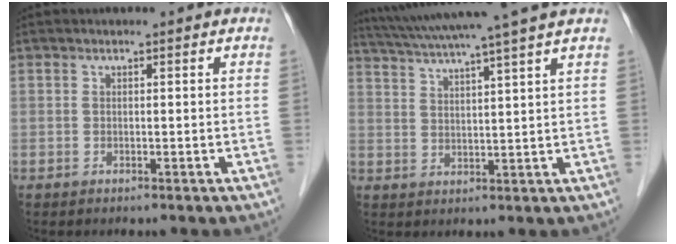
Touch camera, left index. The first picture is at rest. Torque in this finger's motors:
{"motor_torque": [1.26, -0.88, 0.34, 0.16]}